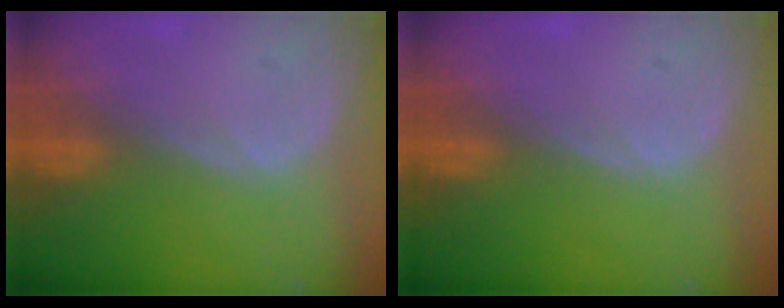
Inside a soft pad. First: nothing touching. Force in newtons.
{"total": 0.0}